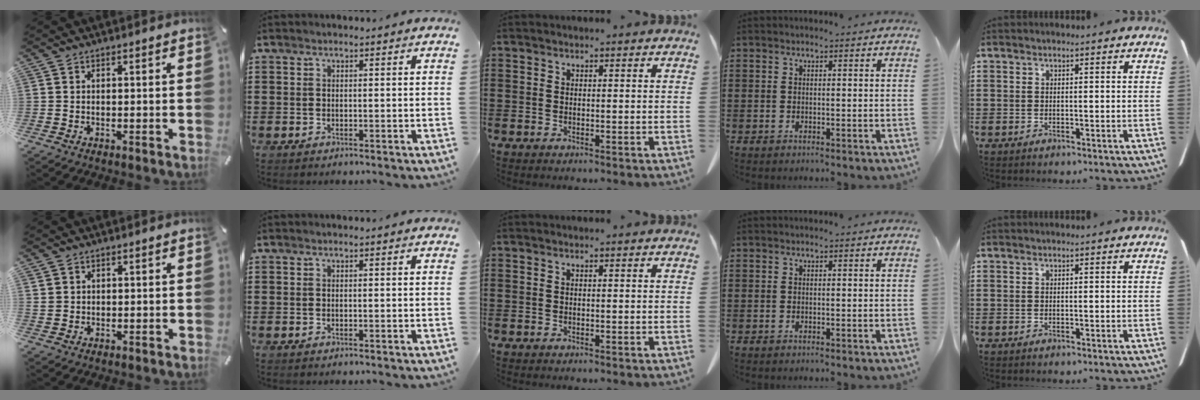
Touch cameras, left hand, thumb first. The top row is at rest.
{"thumb": {"total": 2.0, "force": [1.2, 1.6, 0.0], "torque": [-0.002, 0.002, 0.022]}}